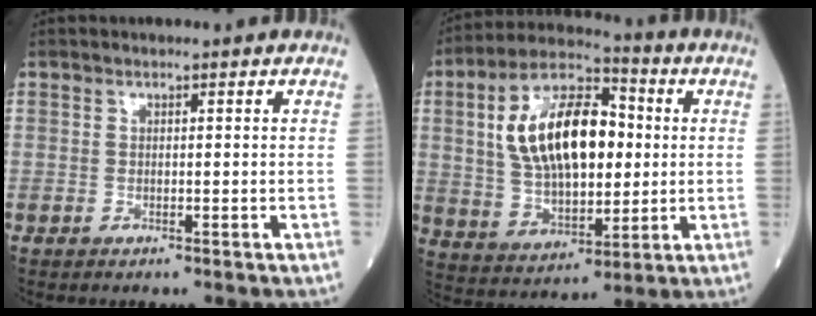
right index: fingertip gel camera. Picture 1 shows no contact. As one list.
[{"total": 17.2, "force": [2.7, 8.3, 14.8], "torque": [-0.282, 0.027, 0.048]}]